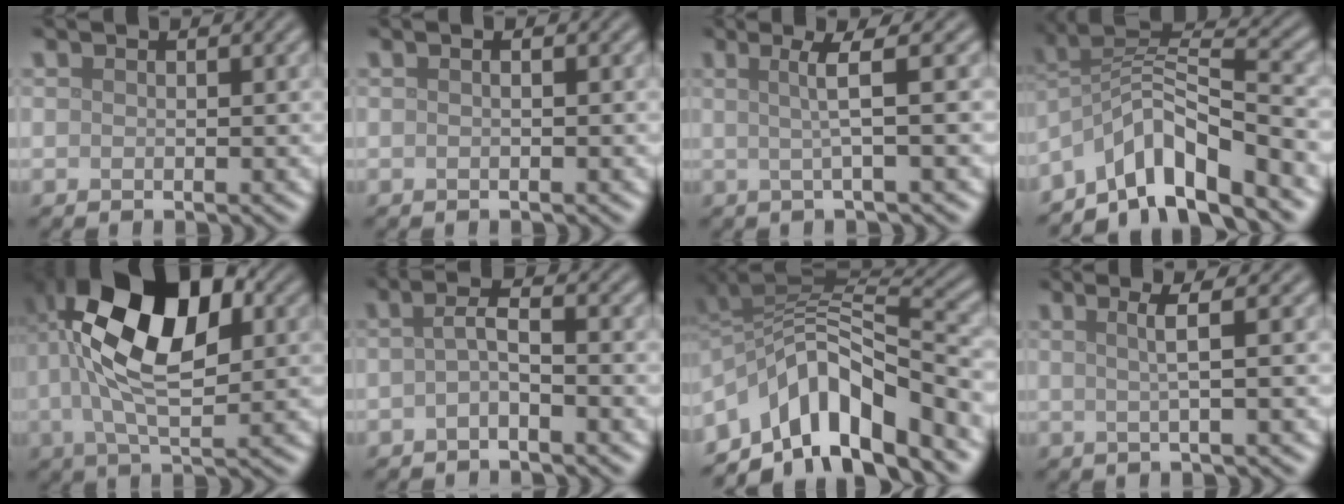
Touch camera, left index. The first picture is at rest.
{"total": 0.7, "force": [0.1, 0.2, 0.7], "torque": [-0.011, 0.002, -0.004]}
{"total": 3.2, "force": [0.4, 0.5, 3.2], "torque": [-0.054, 0.005, 0.003]}
{"total": 7.7, "force": [-5.2, 2.0, 5.3], "torque": [-0.079, 0.013, -0.102]}
{"total": 12.0, "force": [2.1, 6.0, 10.2], "torque": [-0.165, 0.021, 0.030]}
{"total": 1.9, "force": [-0.7, 0.4, 1.8], "torque": [-0.036, 0.006, -0.019]}
{"total": 10.2, "force": [-5.4, 4.4, 7.4], "torque": [-0.105, 0.018, -0.106]}
{"total": 2.5, "force": [0.4, 0.4, 2.4], "torque": [-0.042, 0.007, 0.002]}